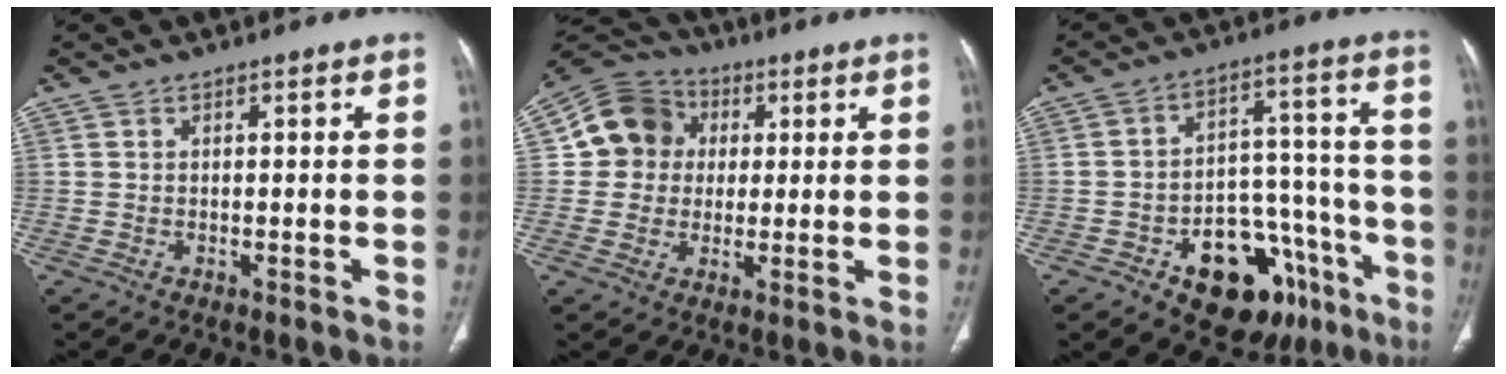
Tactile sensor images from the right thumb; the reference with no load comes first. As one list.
[{"total": 10.7, "force": [1.6, 10.0, 3.6], "torque": [-0.042, 0.013, 0.020]}, {"total": 19.0, "force": [-10.0, 11.3, 11.5], "torque": [-0.108, 0.087, -0.134]}]